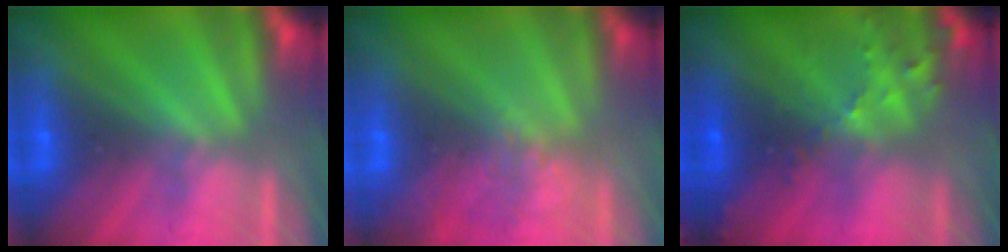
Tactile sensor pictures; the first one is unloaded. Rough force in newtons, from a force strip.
{"total": 2.9}
{"total": 7.9}